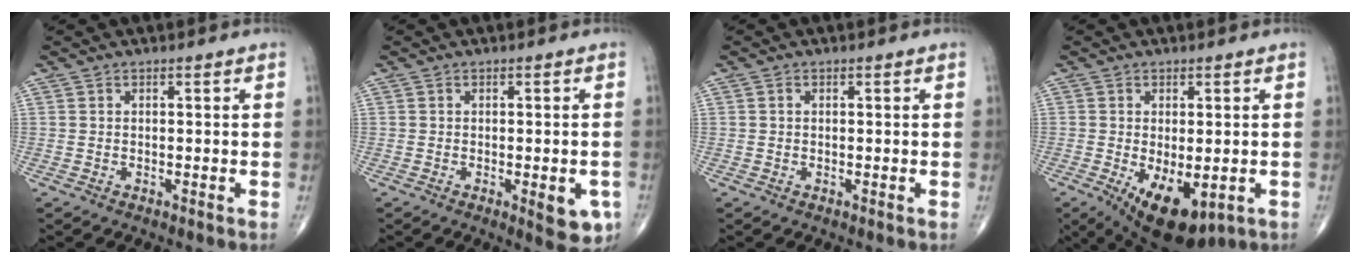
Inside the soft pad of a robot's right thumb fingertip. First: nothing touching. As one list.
[{"total": 6.1, "force": [-2.0, 2.4, 5.3], "torque": [-0.047, -0.007, -0.019]}, {"total": 0.5, "force": [0.1, 0.4, 0.3], "torque": [-0.003, 0.000, 0.000]}, {"total": 11.2, "force": [-3.8, 5.4, 9.1], "torque": [-0.133, -0.015, -0.042]}]